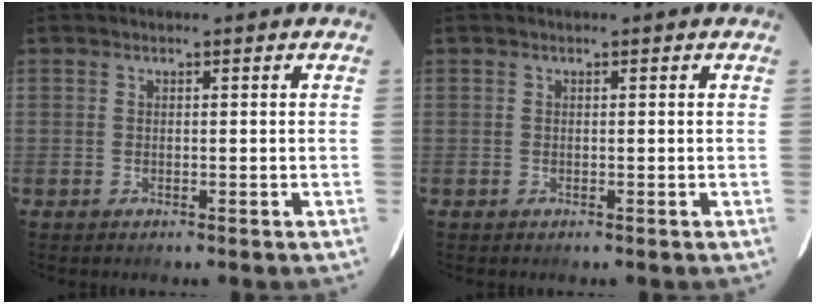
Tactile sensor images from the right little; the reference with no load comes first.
{"total": 0.0}